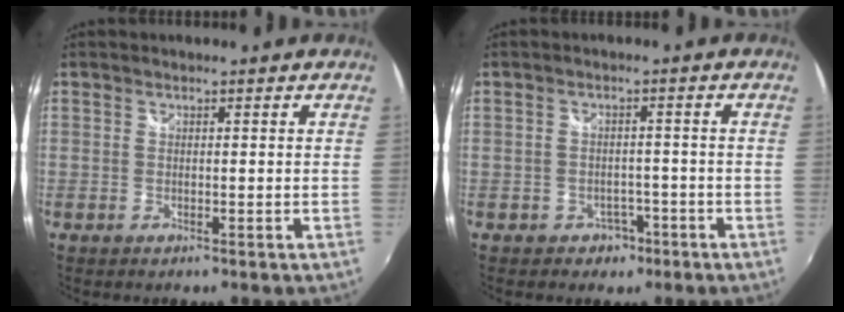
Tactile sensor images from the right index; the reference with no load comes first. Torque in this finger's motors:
{"motor_torque": [0.09, -0.01, 0.05, 0.00]}